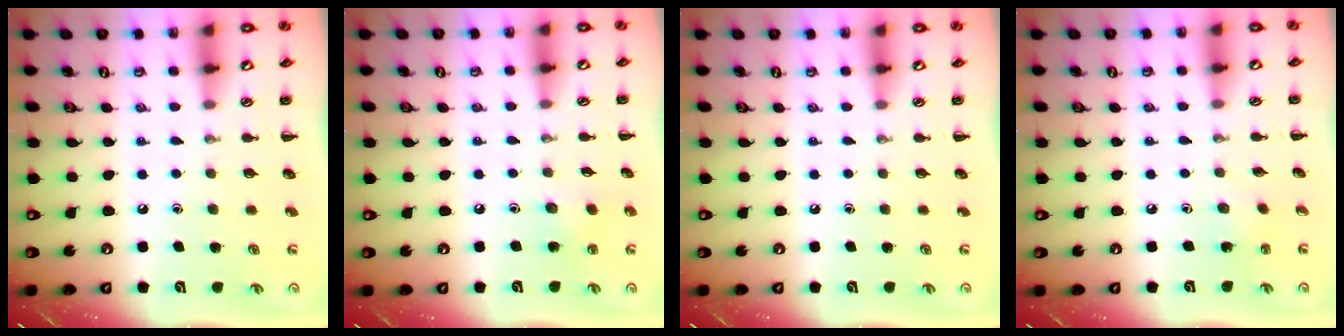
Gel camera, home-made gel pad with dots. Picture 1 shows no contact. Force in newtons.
{"total": 4.1, "press": 4.0, "slide": 1.0}
{"total": 0.0}
{"total": 1.8, "press": 1.7, "slide": 0.7}